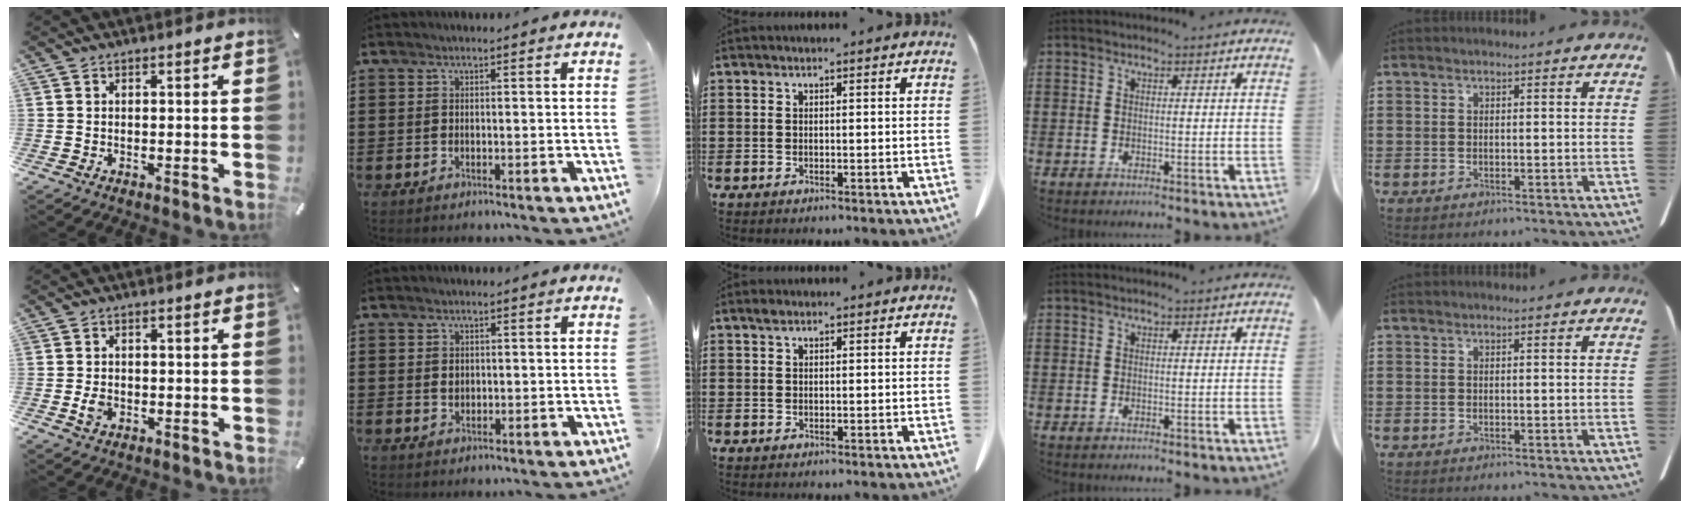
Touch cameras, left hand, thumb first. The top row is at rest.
{"thumb": {"total": 2.7, "force": [-0.6, 1.9, 1.8], "torque": [-0.046, -0.002, -0.014]}, "index": {"total": 1.3, "force": [0.2, 1.1, 0.6], "torque": [-0.016, 0.007, 0.004]}, "middle": {"total": 0.8, "force": [0.5, 0.4, 0.5], "torque": [-0.012, 0.002, 0.010]}}